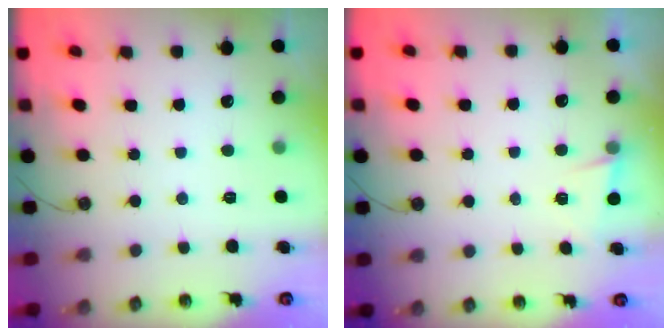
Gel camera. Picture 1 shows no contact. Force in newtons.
{"total": 2.7, "press": 2.6, "slide": 1.0}